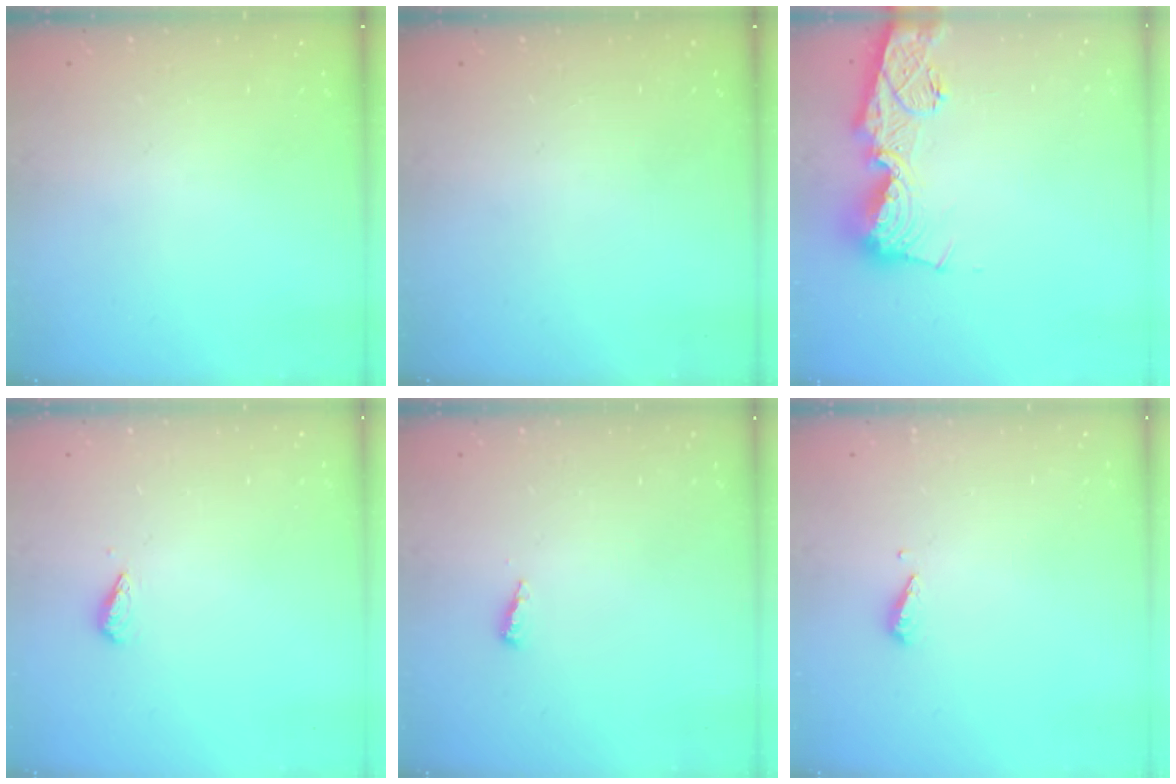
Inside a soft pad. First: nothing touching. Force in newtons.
{"total": 0.0}
{"total": 16.1, "press": 16.0, "slide": 1.6}
{"total": 3.0, "press": 2.9, "slide": 0.6}
{"total": 3.1, "press": 3.1, "slide": 0.3}
{"total": 3.1, "press": 3.1, "slide": 0.2}